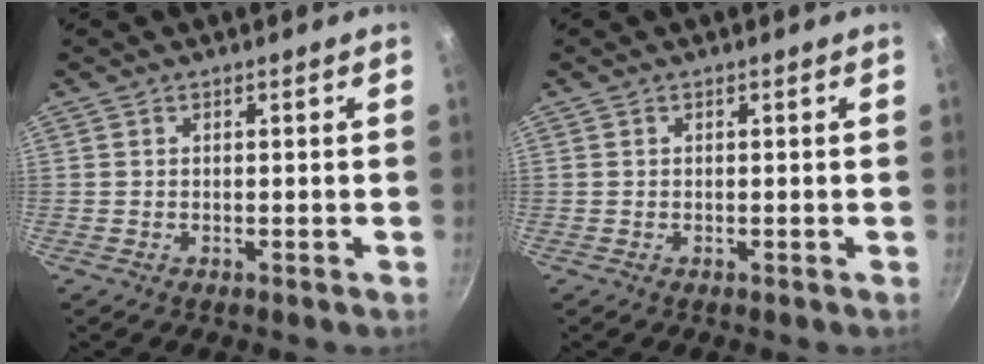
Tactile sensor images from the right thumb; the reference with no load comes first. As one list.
[{"total": 0.0}]